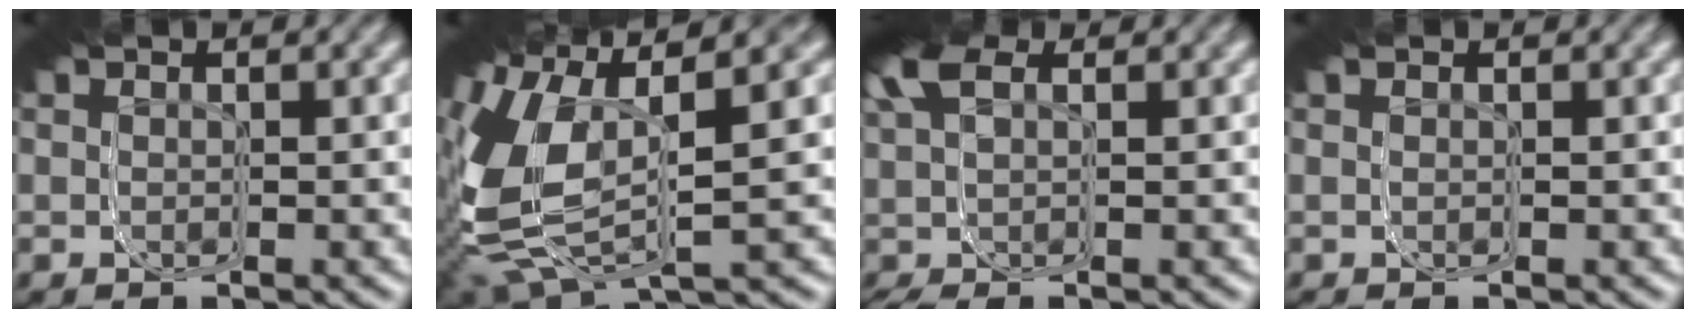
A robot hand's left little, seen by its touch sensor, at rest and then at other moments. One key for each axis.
{"total": 13.9, "fx": 1.0, "fy": 9.0, "fz": 10.6, "tx": -0.194, "ty": 0.008, "tz": -0.001}
{"total": 4.3, "fx": 1.6, "fy": 2.6, "fz": 2.9, "tx": -0.058, "ty": 0.028, "tz": 0.010}
{"total": 0.6, "fx": 0.3, "fy": -0.6, "fz": 0.0, "tx": 0.001, "ty": 0.009, "tz": 0.002}